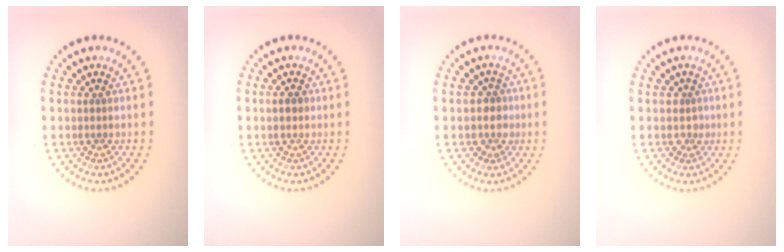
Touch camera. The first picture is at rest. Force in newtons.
{"total": 1.5, "press": 1.5, "slide": 0.1}
{"total": 2.1, "press": 1.8, "slide": 1.1}
{"total": 1.0, "press": 0.6, "slide": 0.8}